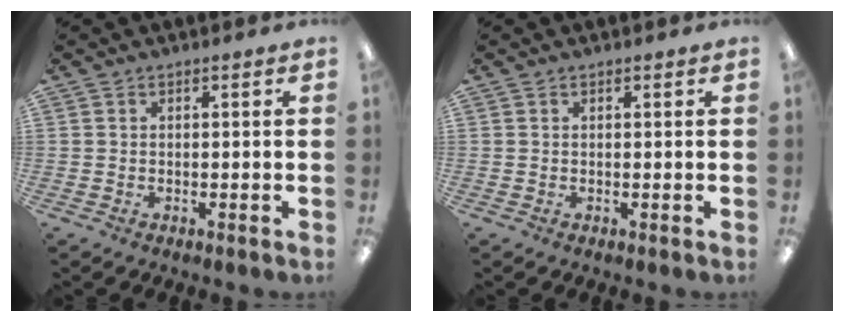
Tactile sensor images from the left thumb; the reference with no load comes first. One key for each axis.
{"total": 0.0}